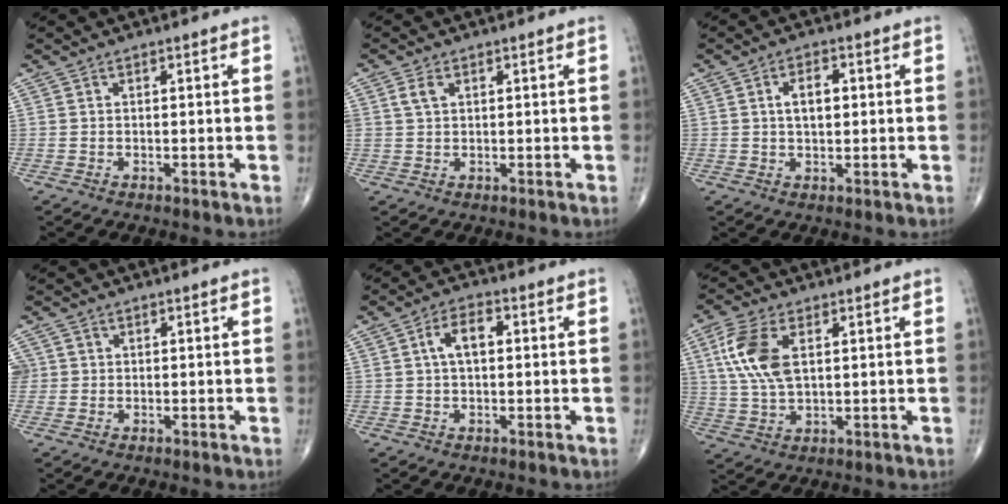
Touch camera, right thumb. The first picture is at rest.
{"total": 2.5, "force": [1.0, 1.6, 1.7], "torque": [-0.033, 0.005, 0.023]}
{"total": 4.8, "force": [0.8, 2.6, 3.9], "torque": [-0.059, 0.005, 0.011]}
{"total": 2.3, "force": [0.2, 2.3, 0.5], "torque": [0.003, 0.007, 0.006]}
{"total": 5.4, "force": [0.8, 2.9, 4.5], "torque": [-0.078, 0.016, 0.008]}
{"total": 10.6, "force": [2.9, 5.5, 8.6], "torque": [-0.190, 0.000, 0.058]}